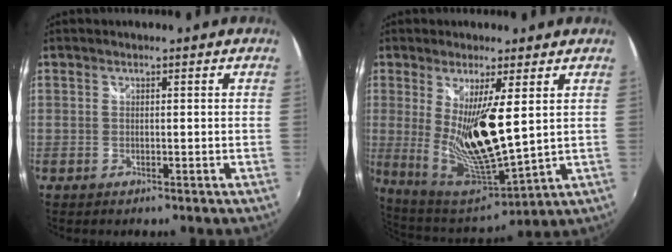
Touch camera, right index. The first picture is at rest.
{"total": 15.0, "force": [2.8, 3.3, 14.4], "torque": [-0.269, -0.034, 0.068]}